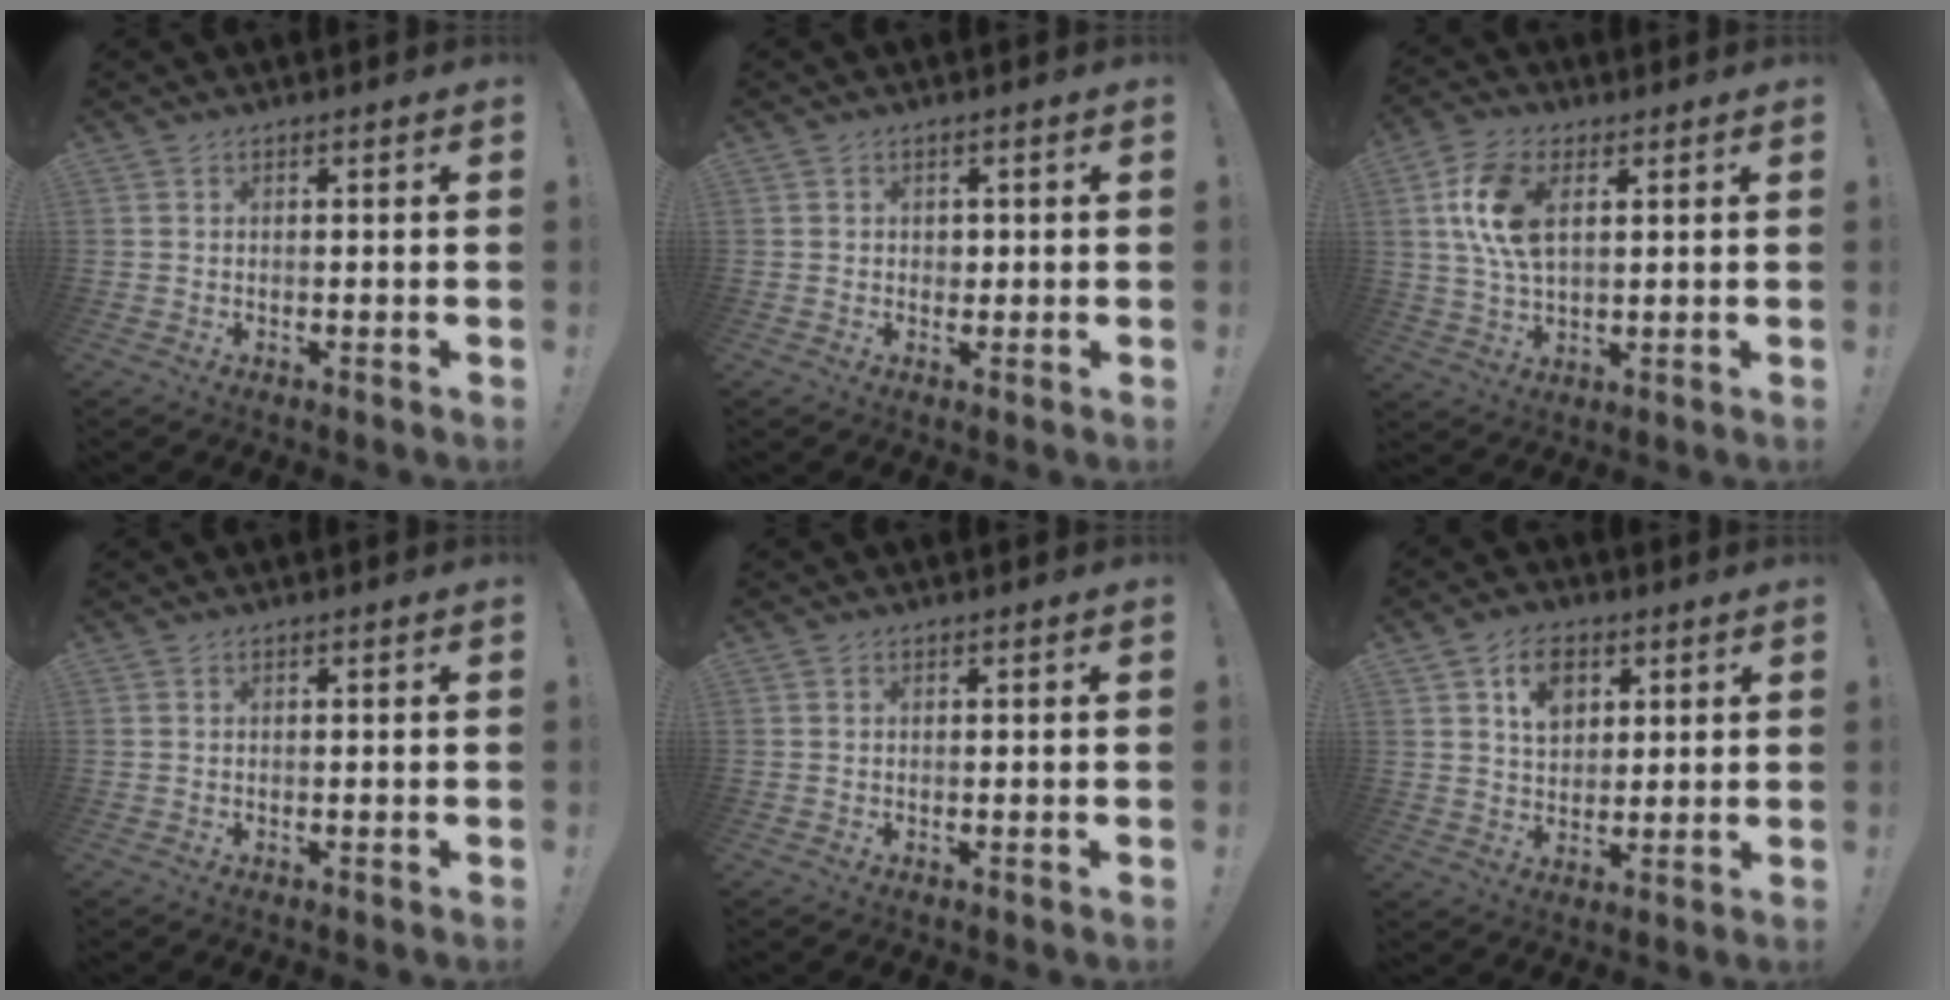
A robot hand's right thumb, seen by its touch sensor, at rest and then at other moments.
{"total": 1.5, "force": [0.2, 1.4, 0.3], "torque": [0.007, -0.004, 0.001]}
{"total": 12.3, "force": [3.4, 7.0, 9.5], "torque": [-0.192, 0.000, 0.062]}
{"total": 0.0}
{"total": 0.0}
{"total": 9.6, "force": [4.4, 6.9, 5.0], "torque": [-0.073, -0.010, 0.081]}